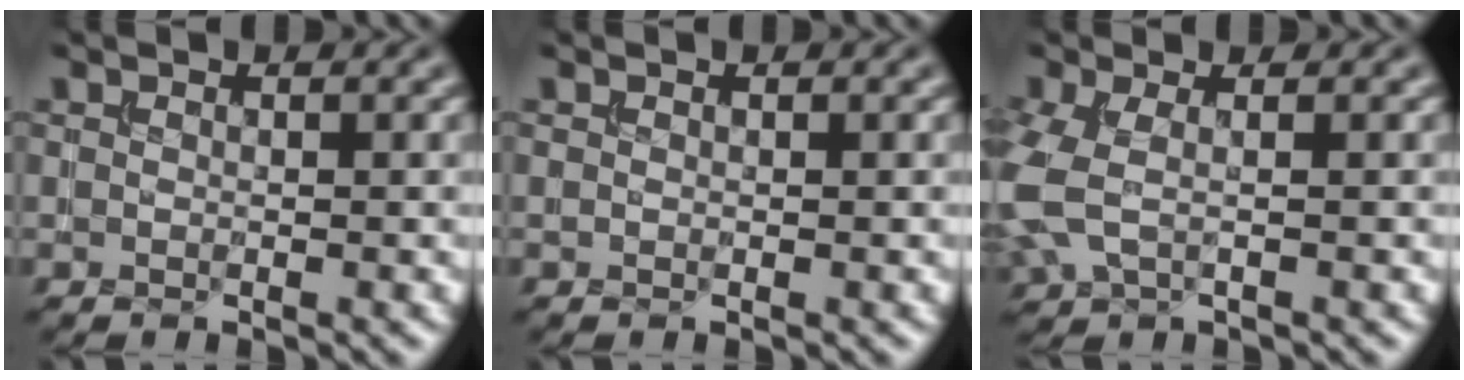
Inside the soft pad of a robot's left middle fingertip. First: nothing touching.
{"total": 0.0}
{"total": 3.8, "force": [-0.2, 2.2, 3.1], "torque": [-0.096, -0.003, -0.009]}